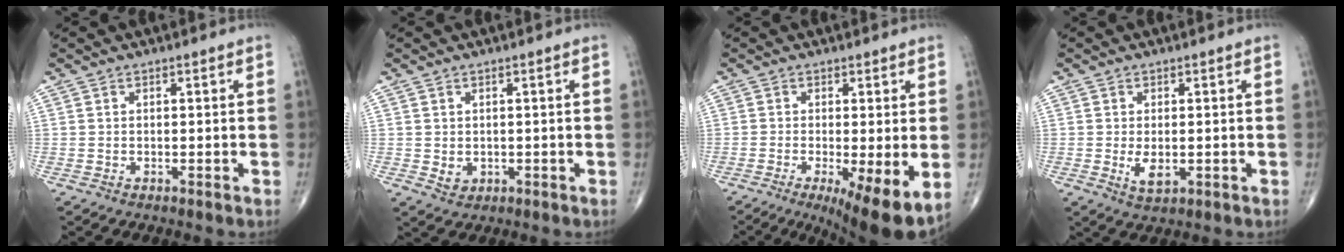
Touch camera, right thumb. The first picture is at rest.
{"total": 2.2, "force": [-0.1, 1.9, 1.1], "torque": [-0.010, -0.001, 0.007]}
{"total": 11.2, "force": [-3.3, 2.9, 10.4], "torque": [-0.160, -0.024, -0.045]}
{"total": 3.7, "force": [-0.5, 1.8, 3.2], "torque": [-0.056, -0.009, -0.005]}